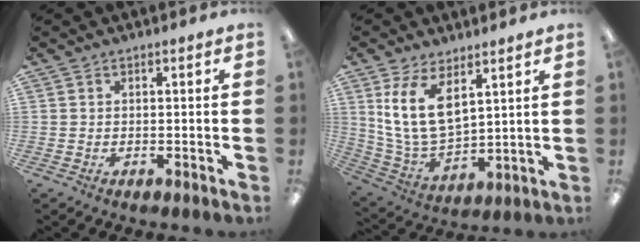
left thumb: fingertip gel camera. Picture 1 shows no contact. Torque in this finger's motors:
{"motor_torque": [1.61, 1.47, 1.77, -1.00, 0.44]}